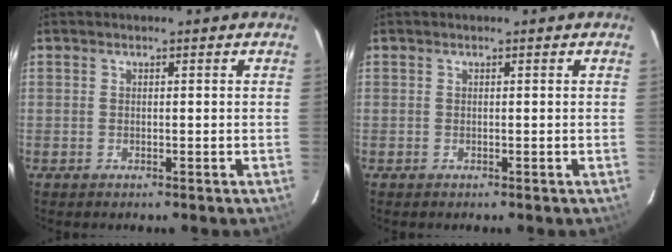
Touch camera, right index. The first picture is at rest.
{"total": 0.0}